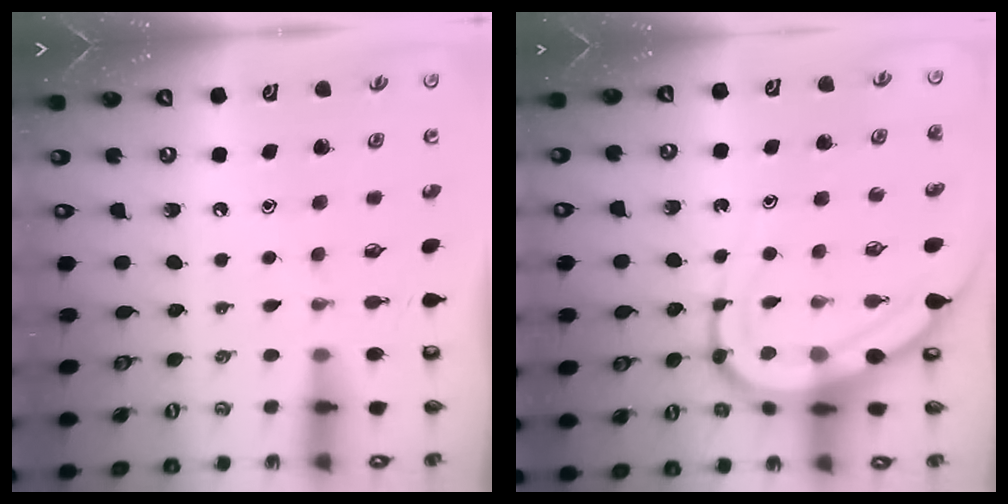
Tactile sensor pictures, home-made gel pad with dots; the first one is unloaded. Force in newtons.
{"total": 11.5, "press": 11.4, "slide": 1.3}